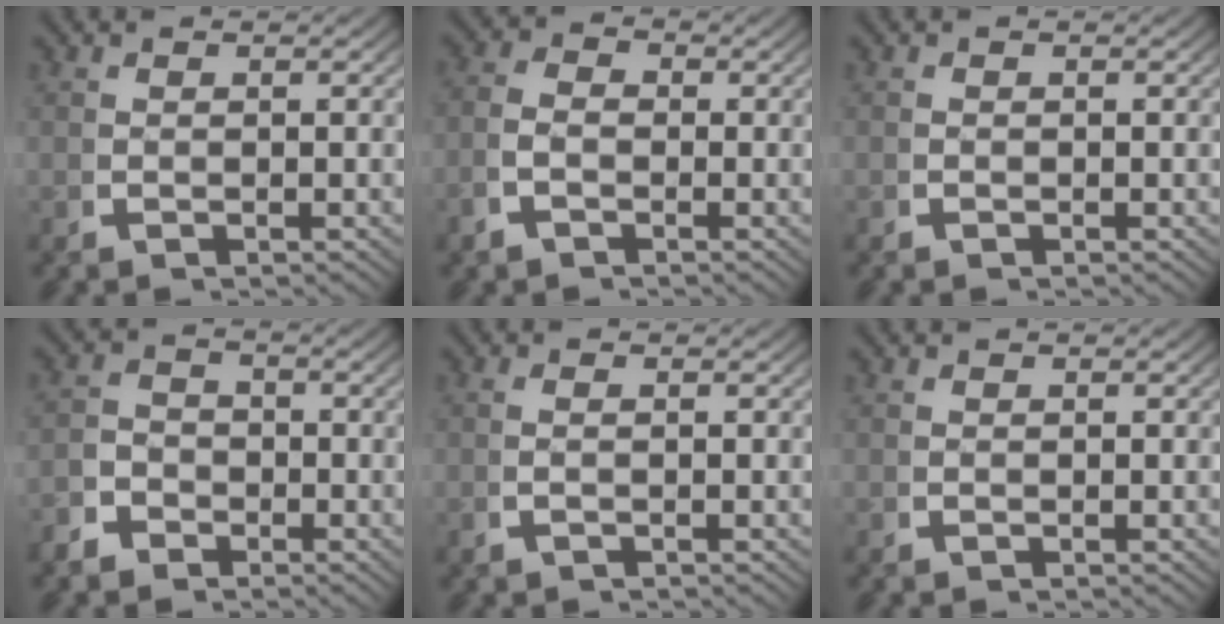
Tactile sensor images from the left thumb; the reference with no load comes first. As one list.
[{"total": 2.3, "force": [-0.9, 1.6, 1.3], "torque": [-0.024, -0.006, -0.018]}, {"total": 0.0}, {"total": 2.8, "force": [-1.8, 2.0, 0.8], "torque": [-0.007, -0.012, -0.033]}, {"total": 0.8, "force": [-0.6, -0.2, 0.5], "torque": [-0.018, -0.001, -0.005]}, {"total": 0.0}]